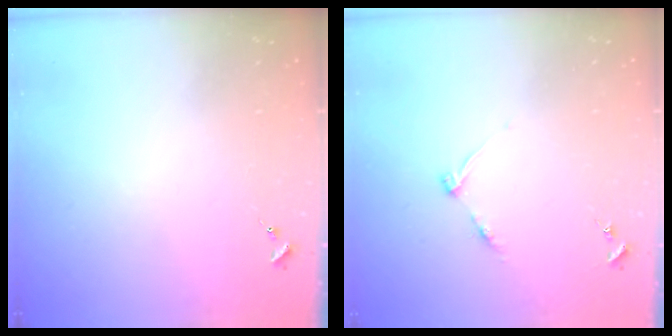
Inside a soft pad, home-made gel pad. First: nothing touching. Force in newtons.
{"total": 4.6, "press": 4.6, "slide": 0.5}